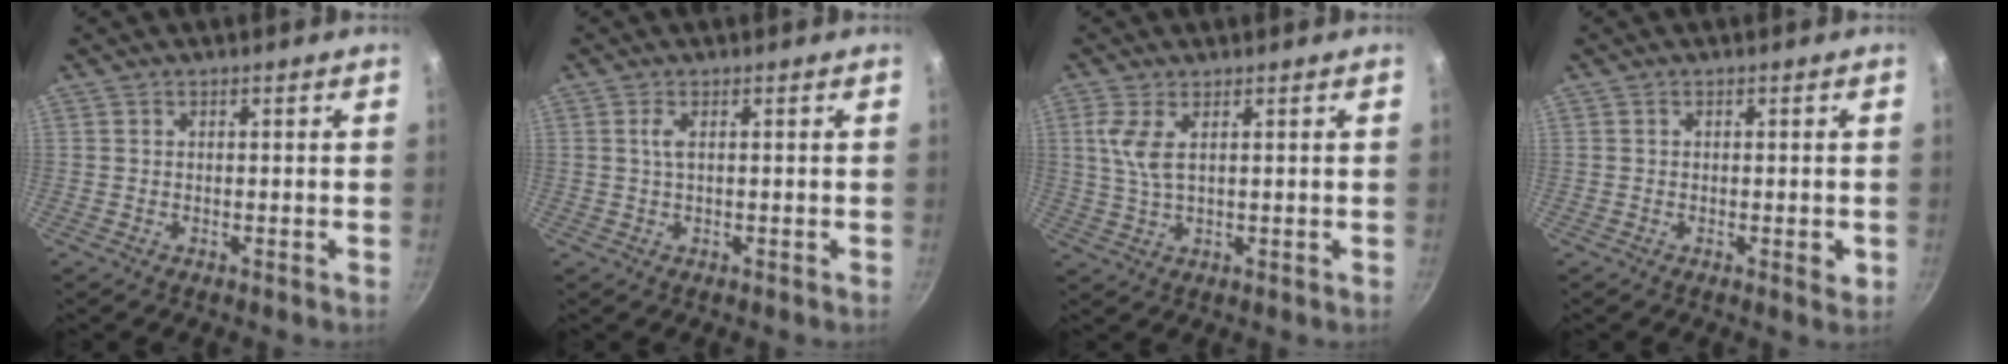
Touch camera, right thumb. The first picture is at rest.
{"total": 1.6, "force": [0.3, 0.4, 1.5], "torque": [-0.035, 0.001, 0.010]}
{"total": 5.0, "force": [1.6, 1.8, 4.3], "torque": [-0.097, -0.004, 0.036]}
{"total": 3.1, "force": [-0.9, 1.3, 2.6], "torque": [-0.028, 0.003, -0.013]}